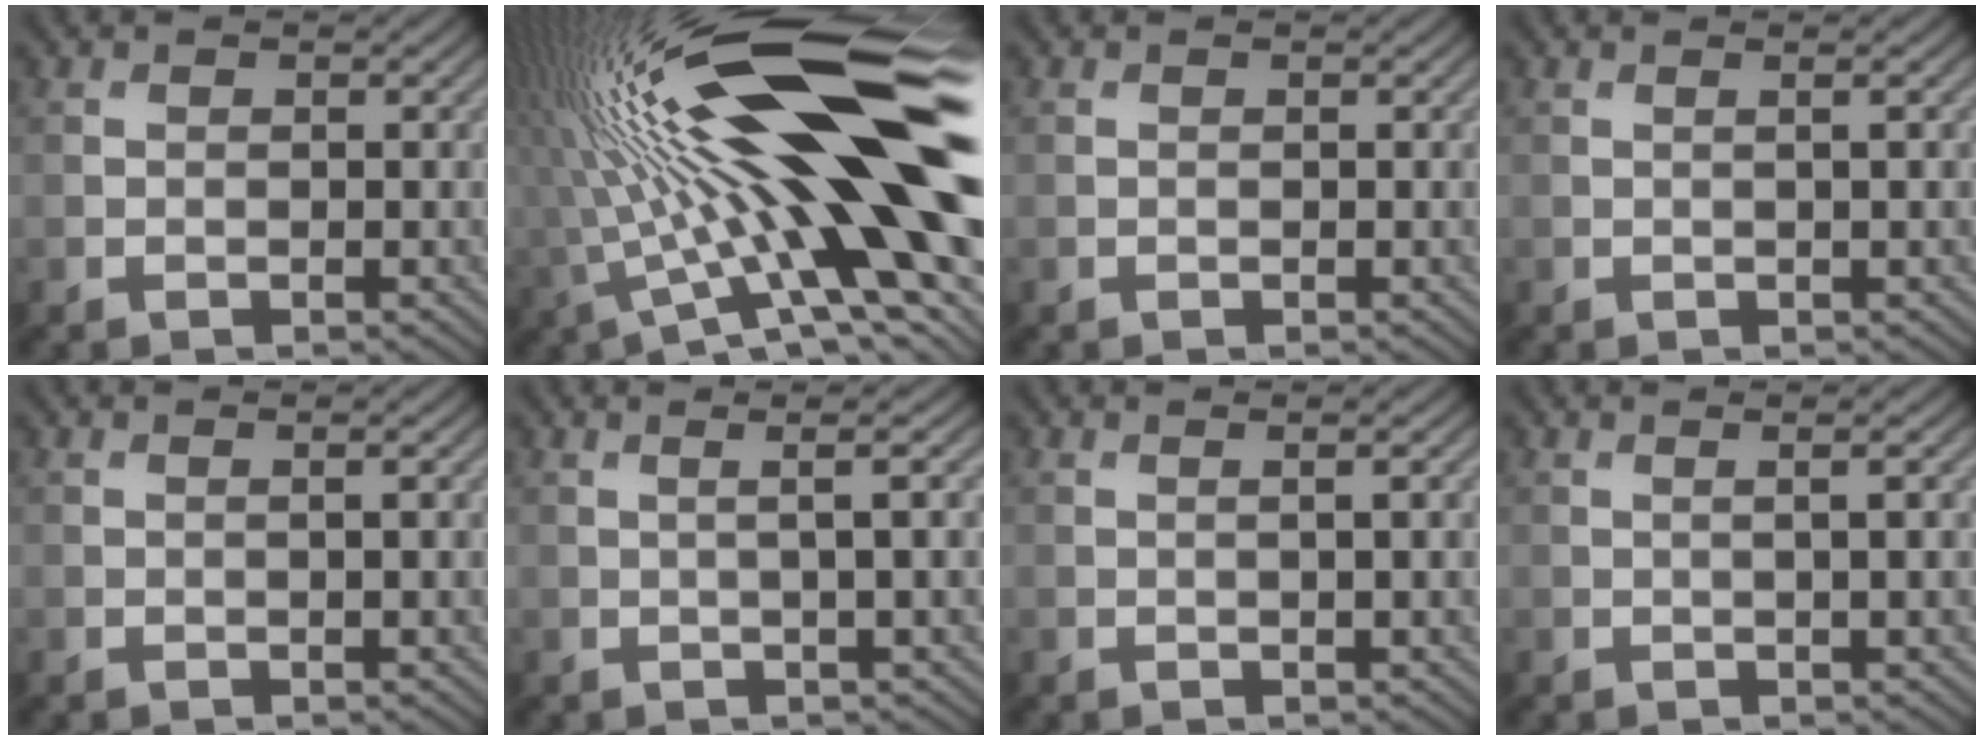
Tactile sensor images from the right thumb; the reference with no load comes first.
{"total": 23.2, "force": [1.8, 6.1, 22.3], "torque": [-0.362, 0.012, 0.028]}
{"total": 0.0}
{"total": 1.5, "force": [0.2, 0.2, 1.5], "torque": [-0.021, 0.008, -0.002]}
{"total": 0.9, "force": [0.1, 0.1, 0.9], "torque": [-0.012, 0.005, -0.001]}
{"total": 3.6, "force": [0.6, 0.5, 3.6], "torque": [-0.052, 0.017, 0.003]}
{"total": 1.8, "force": [0.3, 0.4, 1.8], "torque": [-0.025, 0.010, -0.002]}
{"total": 2.5, "force": [0.4, 0.5, 2.4], "torque": [-0.033, 0.011, -0.002]}